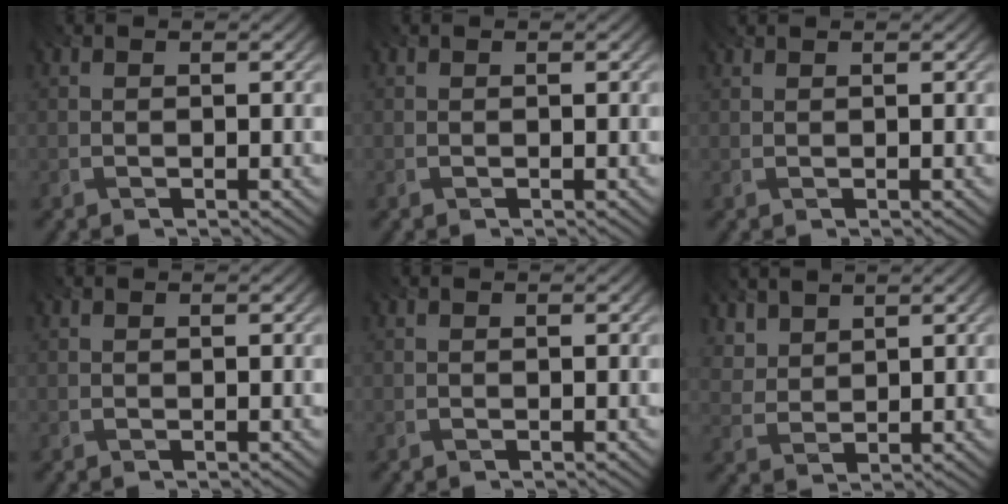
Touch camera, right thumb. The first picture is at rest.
{"total": 0.0}
{"total": 0.9, "force": [0.8, 0.1, 0.4], "torque": [-0.009, 0.001, 0.013]}
{"total": 0.0}
{"total": 0.0}
{"total": 3.4, "force": [2.6, 2.0, 1.0], "torque": [-0.037, -0.008, 0.062]}